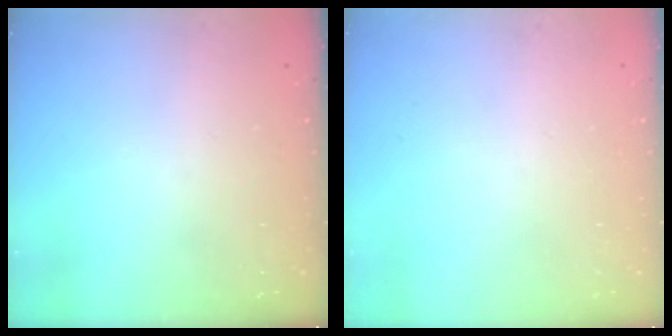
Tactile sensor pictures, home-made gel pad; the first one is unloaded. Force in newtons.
{"total": 0.0}